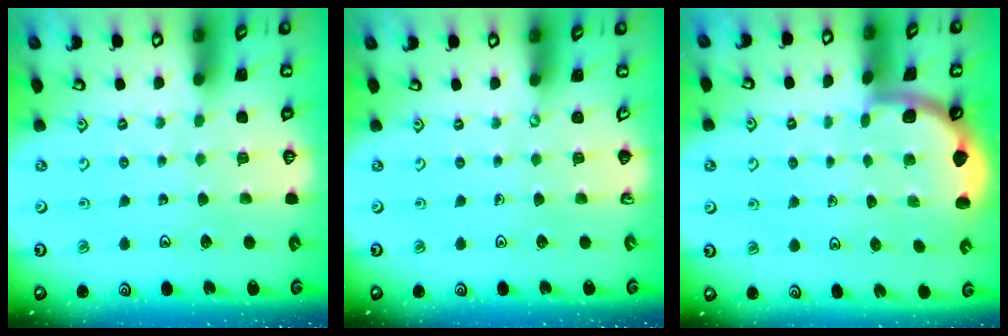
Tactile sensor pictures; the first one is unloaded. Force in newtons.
{"total": 0.0}
{"total": 1.7, "press": 1.7, "slide": 0.1}